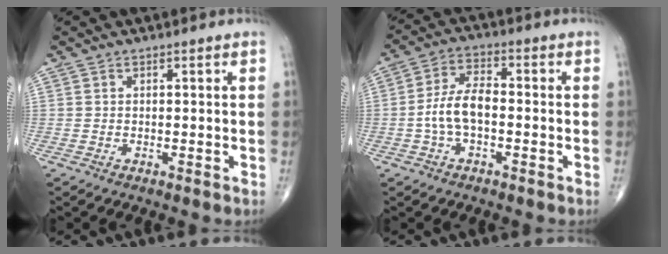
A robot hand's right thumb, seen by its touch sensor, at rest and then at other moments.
{"total": 7.4, "force": [-1.4, 3.6, 6.3], "torque": [-0.131, 0.025, -0.031]}